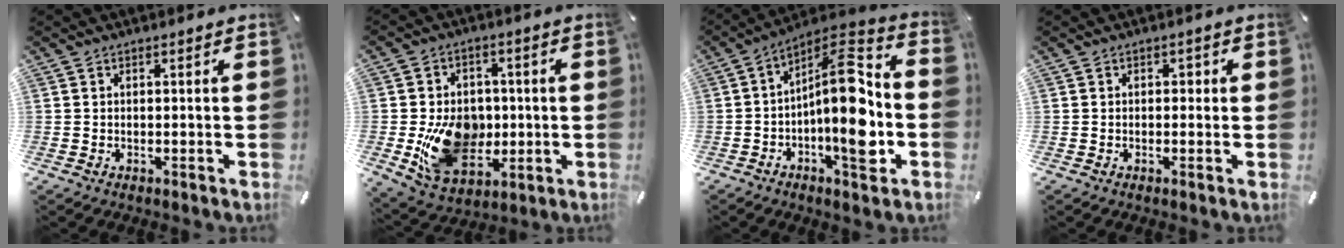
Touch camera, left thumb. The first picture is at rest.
{"total": 15.1, "force": [-1.6, 12.0, 9.1], "torque": [-0.159, 0.002, -0.019]}
{"total": 18.5, "force": [-3.6, 7.3, 16.5], "torque": [-0.255, -0.002, -0.061]}
{"total": 1.2, "force": [-0.1, 1.0, 0.6], "torque": [-0.005, 0.005, -0.006]}